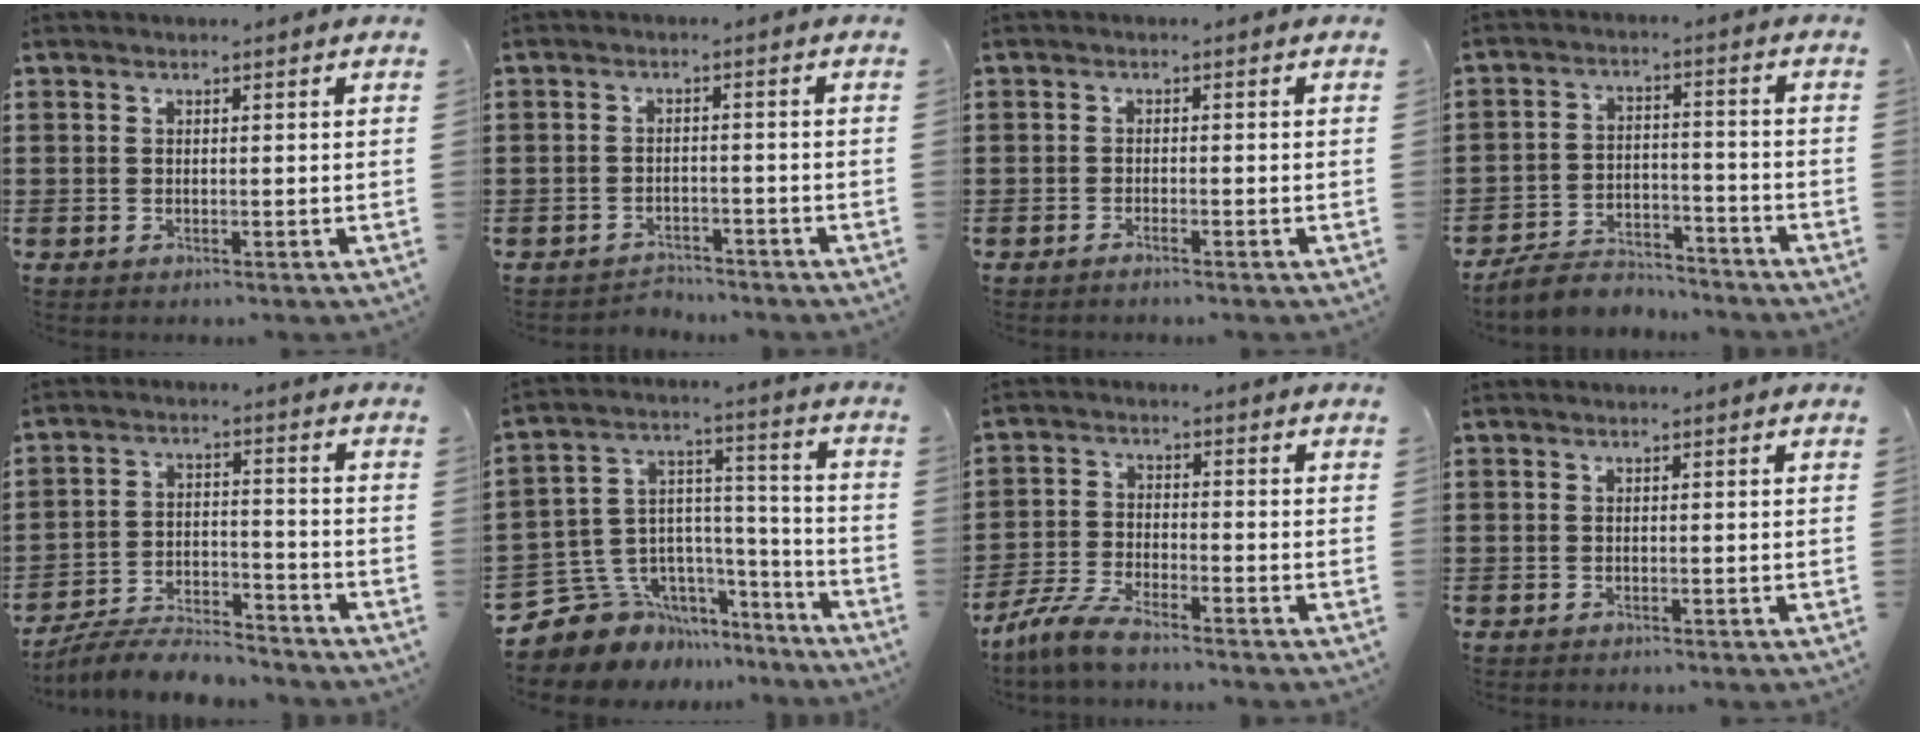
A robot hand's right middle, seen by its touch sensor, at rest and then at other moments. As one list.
[{"total": 2.6, "force": [-2.5, 0.4, -0.2], "torque": [-0.005, 0.000, -0.057]}, {"total": 0.9, "force": [-0.8, -0.1, 0.5], "torque": [-0.011, -0.005, -0.014]}, {"total": 5.1, "force": [-4.9, 1.2, 0.7], "torque": [-0.020, 0.010, -0.102]}, {"total": 6.5, "force": [-6.2, 0.8, 1.6], "torque": [-0.027, 0.011, -0.120]}, {"total": 9.0, "force": [-6.7, 6.0, 0.9], "torque": [-0.057, -0.004, -0.127]}, {"total": 5.5, "force": [-4.9, 0.5, 2.4], "torque": [-0.068, -0.010, -0.100]}, {"total": 0.0}]